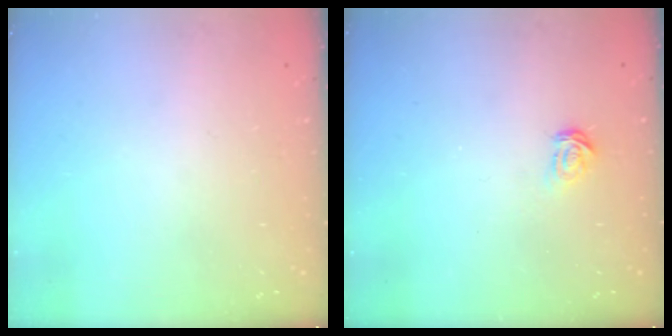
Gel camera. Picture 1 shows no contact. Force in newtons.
{"total": 2.3, "press": 2.3, "slide": 0.3}